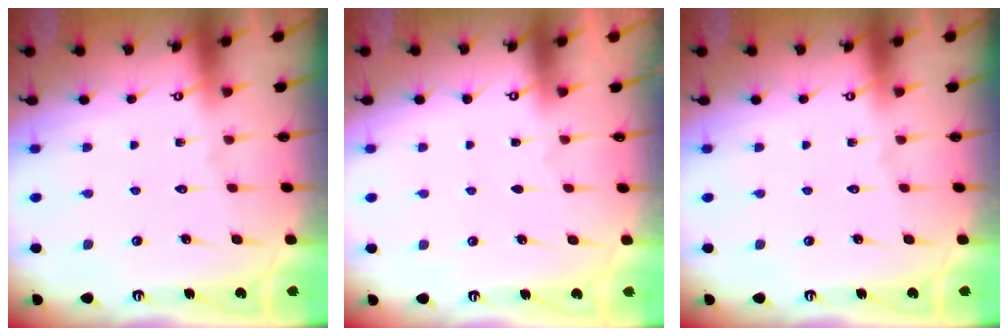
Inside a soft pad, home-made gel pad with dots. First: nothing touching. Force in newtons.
{"total": 0.9, "press": 0.9, "slide": 0.1}
{"total": 0.0}